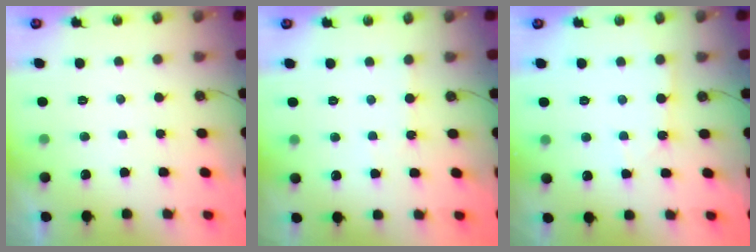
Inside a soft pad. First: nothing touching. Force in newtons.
{"total": 2.6, "press": 2.6, "slide": 0.3}
{"total": 6.0, "press": 5.9, "slide": 0.8}